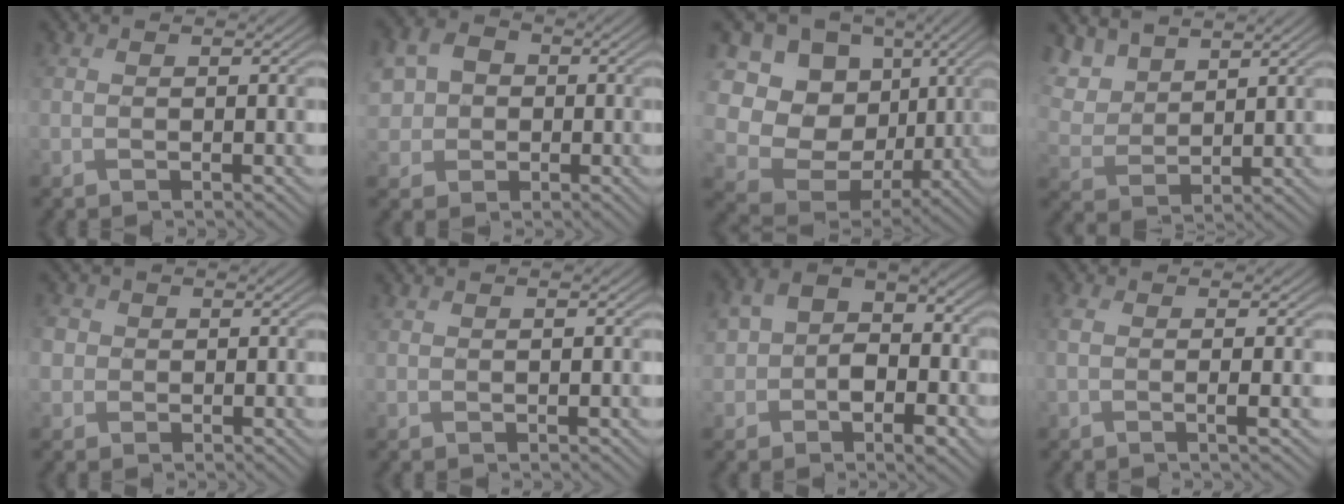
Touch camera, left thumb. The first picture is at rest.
{"total": 6.8, "force": [0.6, 6.0, 3.0], "torque": [-0.084, 0.007, 0.002]}
{"total": 15.1, "force": [2.8, 12.4, 8.1], "torque": [-0.223, -0.002, 0.058]}
{"total": 5.8, "force": [4.8, 2.4, 2.1], "torque": [-0.065, 0.001, 0.107]}
{"total": 2.9, "force": [0.7, 2.7, 0.8], "torque": [-0.036, 0.007, 0.005]}
{"total": 0.6, "force": [0.6, -0.1, 0.2], "torque": [0.001, 0.001, 0.012]}
{"total": 9.1, "force": [-0.9, 6.8, 6.0], "torque": [-0.112, -0.001, -0.027]}
{"total": 2.1, "force": [0.3, 0.0, 2.1], "torque": [-0.044, 0.000, 0.002]}